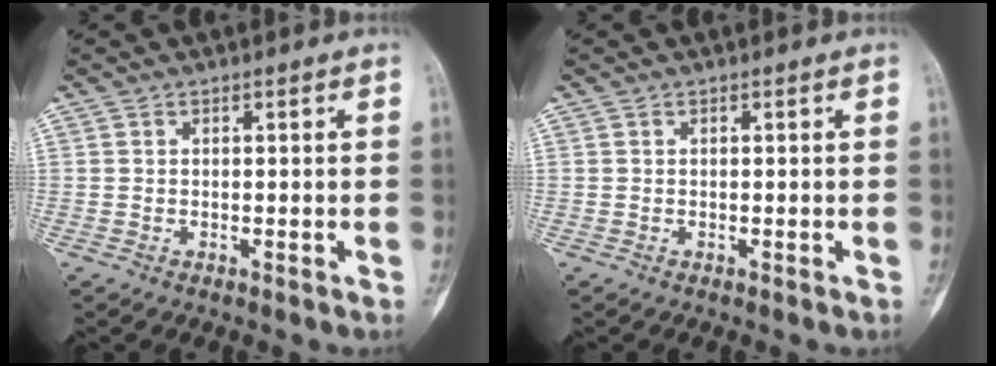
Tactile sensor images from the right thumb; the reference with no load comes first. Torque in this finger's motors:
{"motor_torque": [2.14, 1.82, 0.07, -0.01, 0.02]}